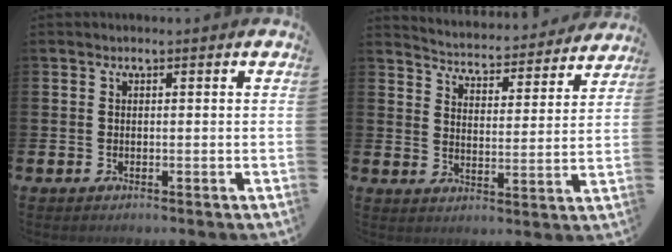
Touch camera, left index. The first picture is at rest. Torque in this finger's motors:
{"motor_torque": [0.69, -0.70, 0.12, 0.03]}